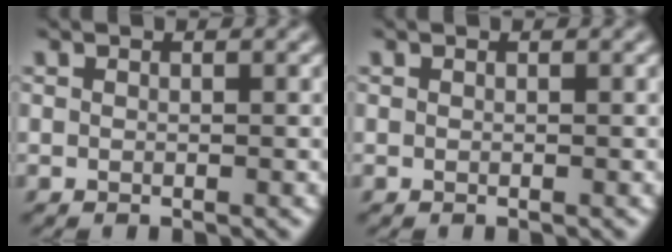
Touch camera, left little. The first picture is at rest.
{"total": 0.0}